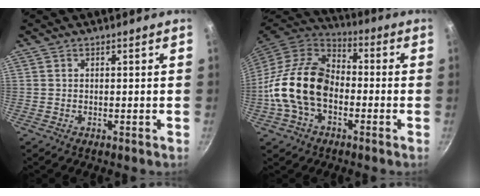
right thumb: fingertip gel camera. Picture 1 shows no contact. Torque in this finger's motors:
{"motor_torque": [1.84, 3.17, 1.43, -1.35, 0.50]}